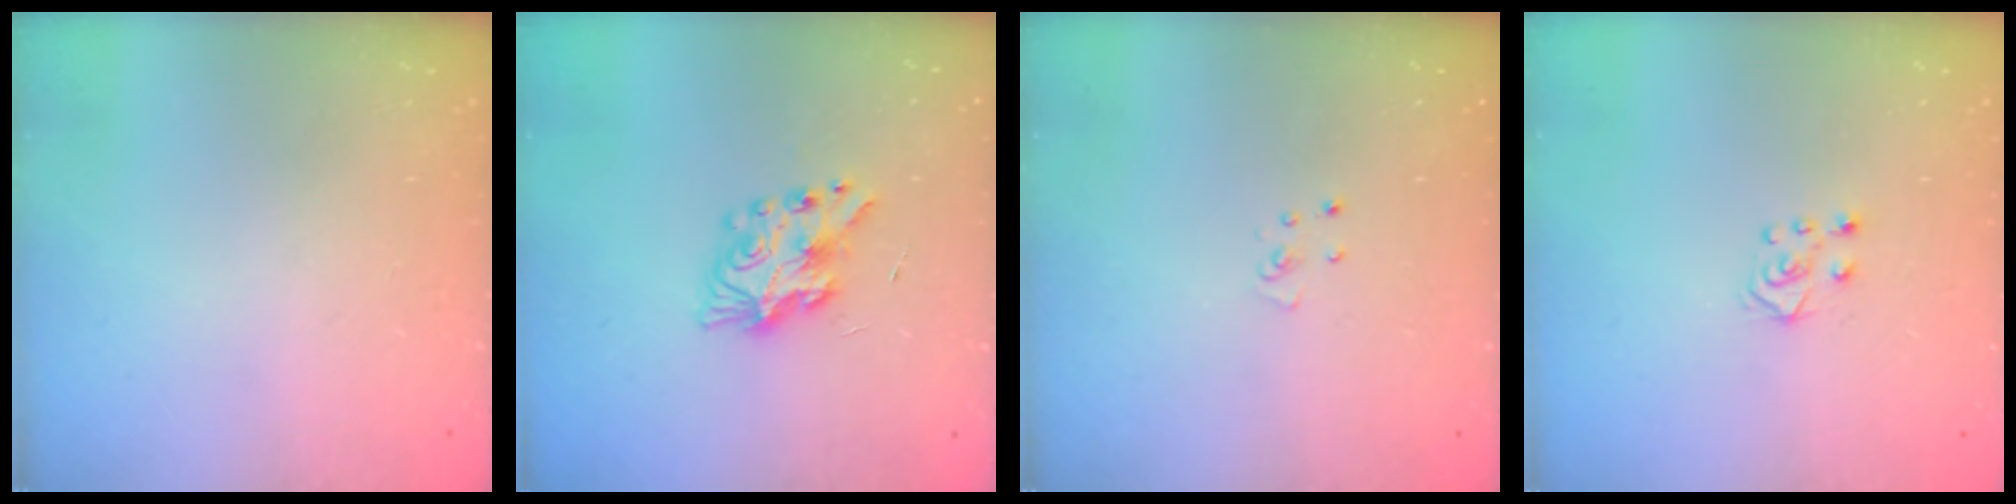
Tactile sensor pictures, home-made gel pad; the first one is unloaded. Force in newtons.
{"total": 8.3, "press": 8.2, "slide": 0.2}
{"total": 2.5, "press": 2.5, "slide": 0.3}
{"total": 5.2, "press": 5.2, "slide": 0.4}